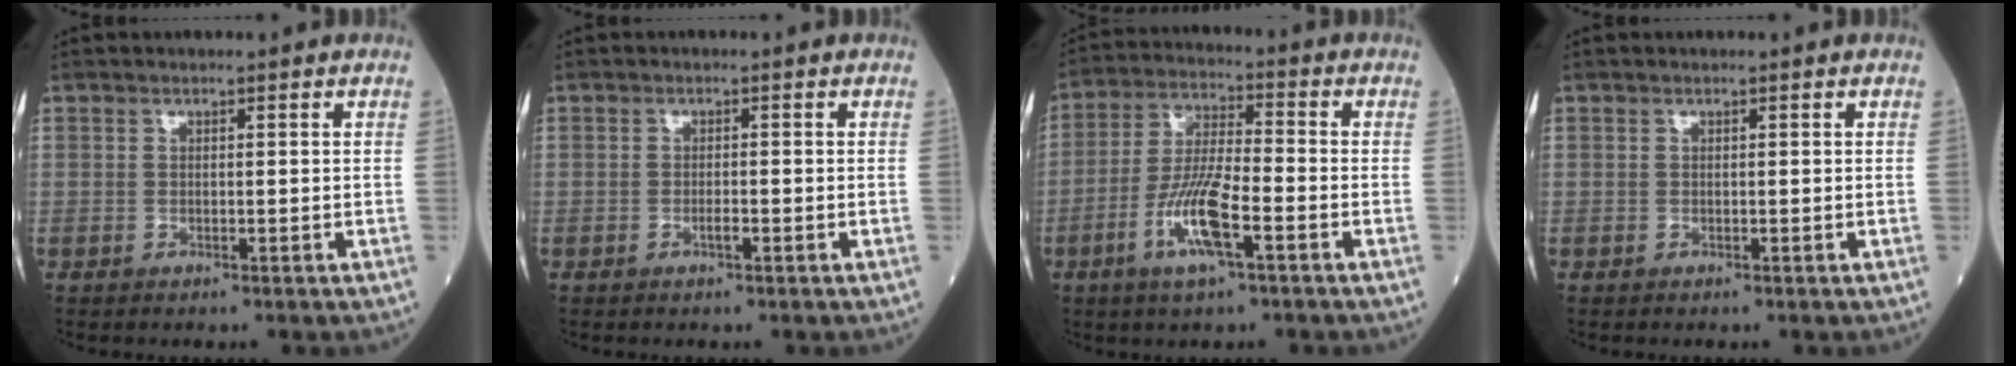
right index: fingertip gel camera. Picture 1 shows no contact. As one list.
[{"total": 1.0, "force": [-0.5, 0.2, 0.9], "torque": [-0.017, 0.001, -0.008]}, {"total": 9.7, "force": [-4.1, 1.5, 8.7], "torque": [-0.175, -0.008, -0.080]}, {"total": 0.0}]